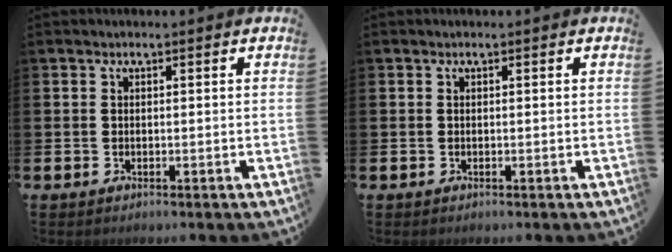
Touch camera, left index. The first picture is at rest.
{"total": 0.0}